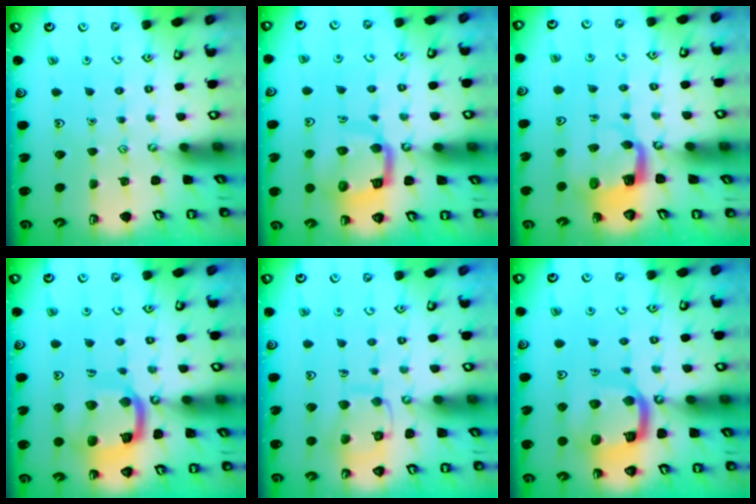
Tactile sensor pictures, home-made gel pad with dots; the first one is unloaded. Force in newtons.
{"total": 11.1, "press": 11.0, "slide": 1.3}
{"total": 5.0, "press": 4.9, "slide": 0.5}
{"total": 16.5, "press": 16.4, "slide": 1.8}
{"total": 12.1, "press": 12.0, "slide": 0.9}
{"total": 14.5, "press": 14.4, "slide": 1.5}